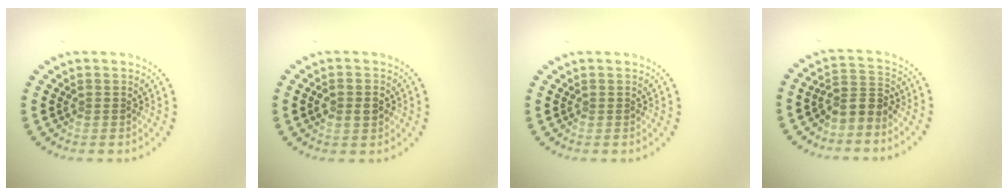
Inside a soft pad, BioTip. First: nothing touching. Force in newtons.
{"total": 2.7, "press": 2.7, "slide": 0.2}
{"total": 0.0}
{"total": 2.6, "press": 1.9, "slide": 1.7}